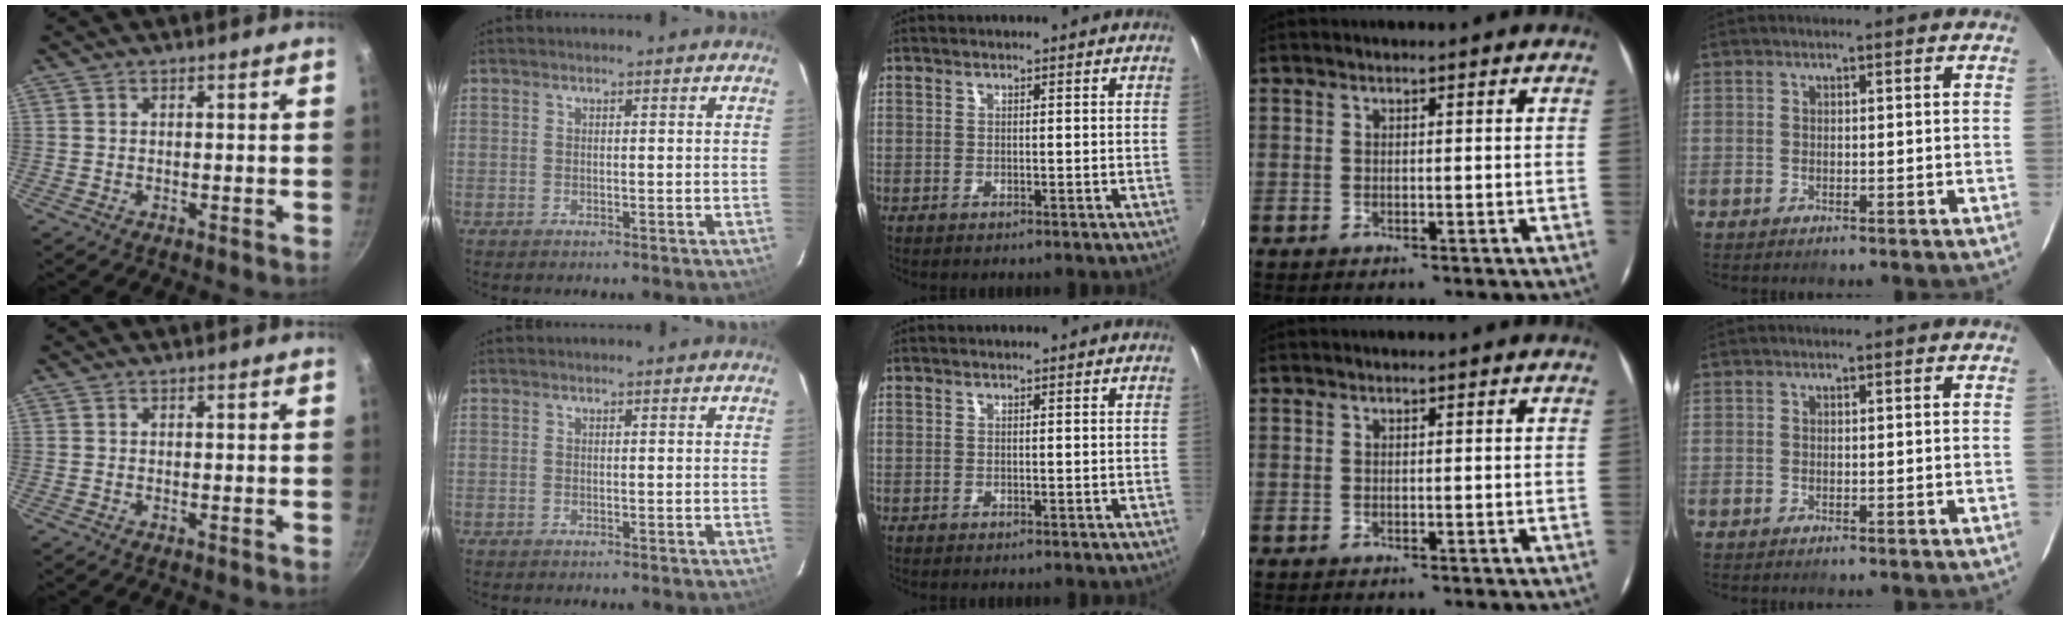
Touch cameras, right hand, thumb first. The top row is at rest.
{}